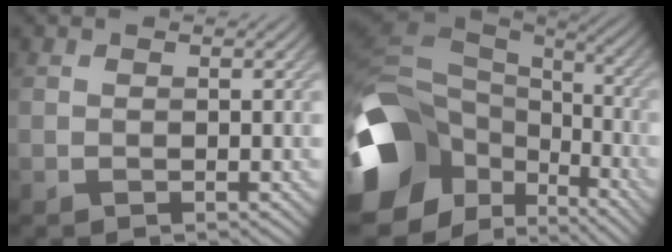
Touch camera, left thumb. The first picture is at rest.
{"total": 18.0, "force": [-6.7, 12.6, 11.0], "torque": [-0.276, -0.028, -0.103]}